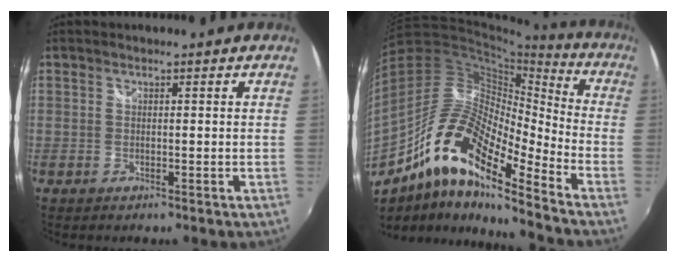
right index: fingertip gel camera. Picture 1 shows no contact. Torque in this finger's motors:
{"motor_torque": [0.51, -0.67, 0.83, 0.21]}